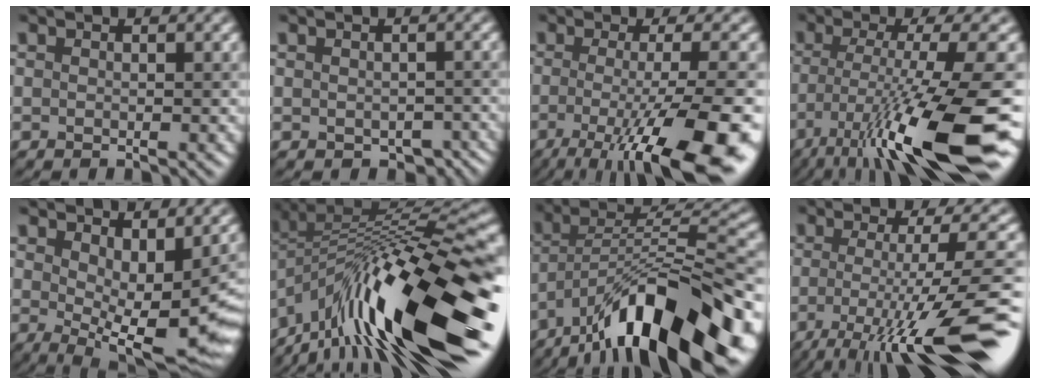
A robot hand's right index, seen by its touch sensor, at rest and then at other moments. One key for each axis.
{"total": 3.0, "fx": -1.5, "fy": 1.9, "fz": 1.7, "tx": -0.018, "ty": -0.017, "tz": -0.013}
{"total": 13.3, "fx": -4.9, "fy": 3.2, "fz": 11.9, "tx": -0.172, "ty": -0.020, "tz": -0.073}
{"total": 14.1, "fx": -6.6, "fy": 2.4, "fz": 12.2, "tx": -0.212, "ty": -0.017, "tz": -0.107}
{"total": 10.4, "fx": -0.6, "fy": 4.0, "fz": 9.5, "tx": -0.140, "ty": -0.019, "tz": 0.007}
{"total": 16.6, "fx": -6.8, "fy": 4.1, "fz": 14.6, "tx": -0.245, "ty": 0.030, "tz": -0.126}
{"total": 16.2, "fx": -10.0, "fy": 5.2, "fz": 11.6, "tx": -0.189, "ty": 0.016, "tz": -0.176}
{"total": 13.3, "fx": -5.6, "fy": 2.6, "fz": 11.7, "tx": -0.180, "ty": -0.009, "tz": -0.092}